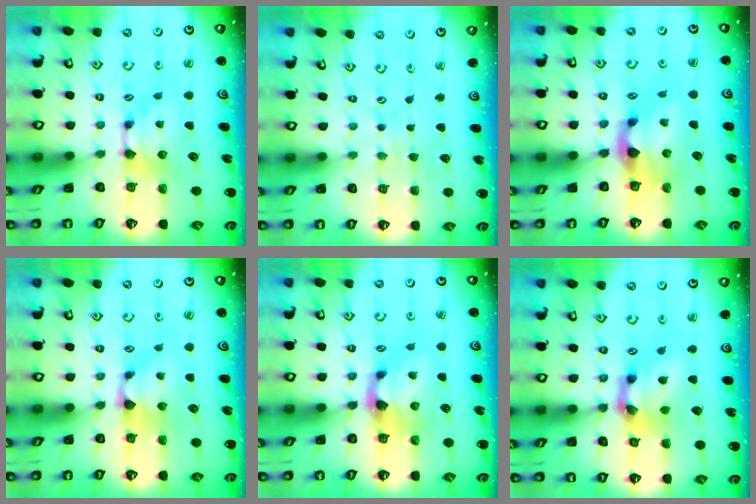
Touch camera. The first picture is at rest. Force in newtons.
{"total": 3.7, "press": 3.7, "slide": 0.1}
{"total": 3.1, "press": 2.6, "slide": 1.6}
{"total": 1.1, "press": 0.9, "slide": 0.7}
{"total": 1.7, "press": 1.3, "slide": 1.1}
{"total": 6.1, "press": 5.6, "slide": 2.5}